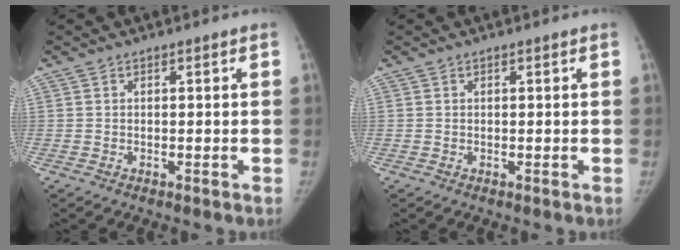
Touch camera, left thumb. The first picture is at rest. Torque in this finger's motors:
{"motor_torque": [0.01, -0.01, 0.25, -0.29, 0.07]}